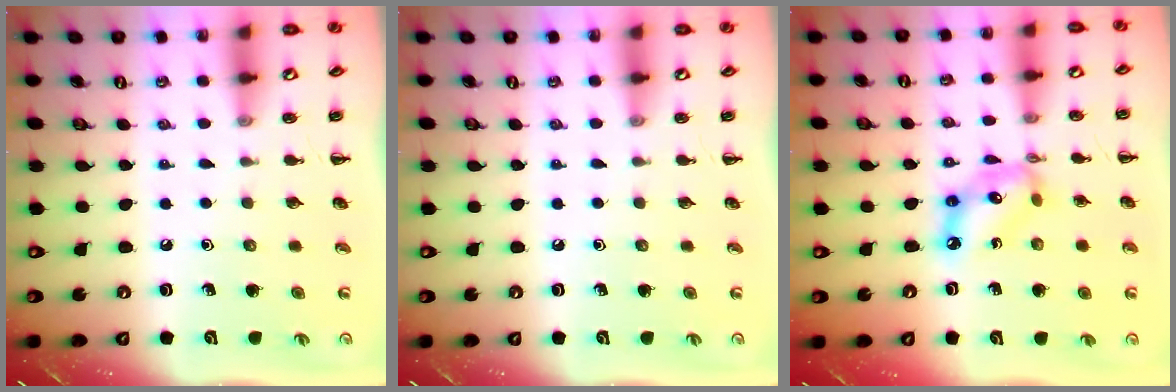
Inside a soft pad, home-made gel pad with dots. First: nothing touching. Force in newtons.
{"total": 0.0}
{"total": 11.1, "press": 10.7, "slide": 2.8}